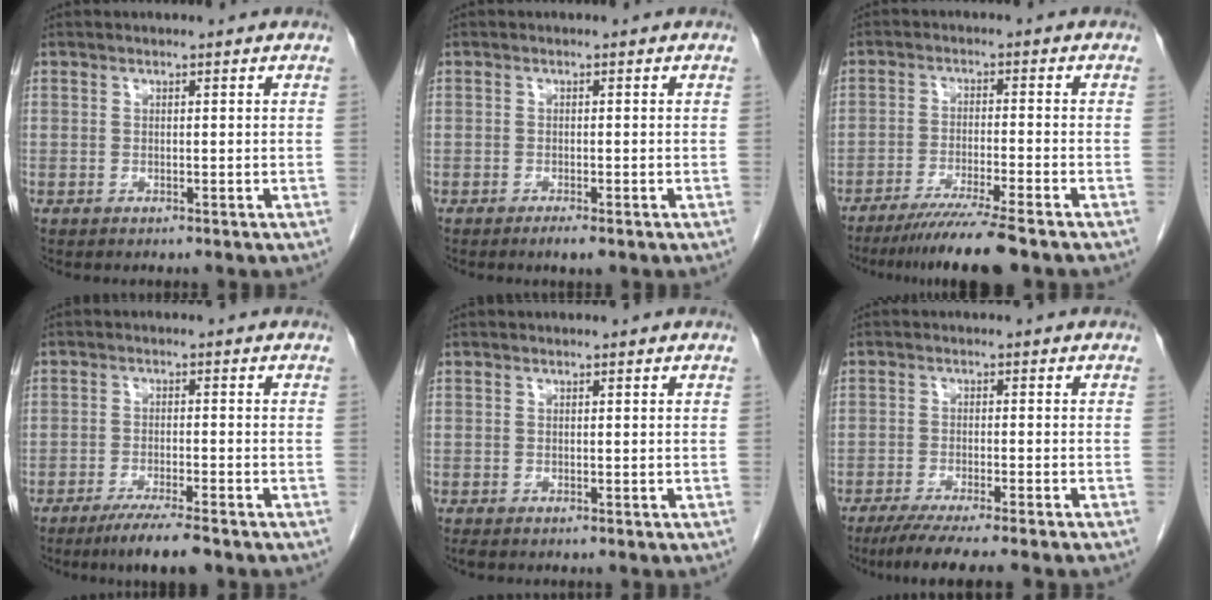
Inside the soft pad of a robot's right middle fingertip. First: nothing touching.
{"total": 1.5, "force": [-1.1, 0.1, 1.1], "torque": [-0.025, -0.006, -0.015]}
{"total": 8.6, "force": [-6.9, -1.4, 5.0], "torque": [-0.077, -0.030, -0.114]}
{"total": 6.1, "force": [-4.6, 0.2, 4.0], "torque": [-0.070, -0.017, -0.076]}
{"total": 0.6, "force": [-0.5, 0.1, 0.2], "torque": [-0.005, -0.002, -0.008]}
{"total": 8.9, "force": [-7.2, -0.7, 5.1], "torque": [-0.063, -0.023, -0.110]}